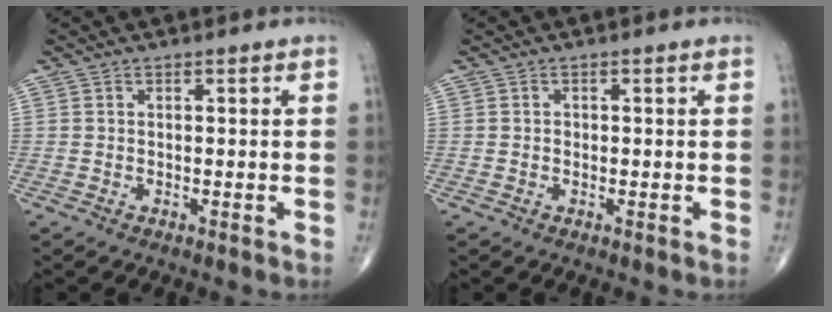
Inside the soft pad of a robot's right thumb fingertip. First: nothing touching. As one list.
[{"total": 0.7, "force": [0.0, 0.5, 0.4], "torque": [-0.009, 0.000, -0.001]}]